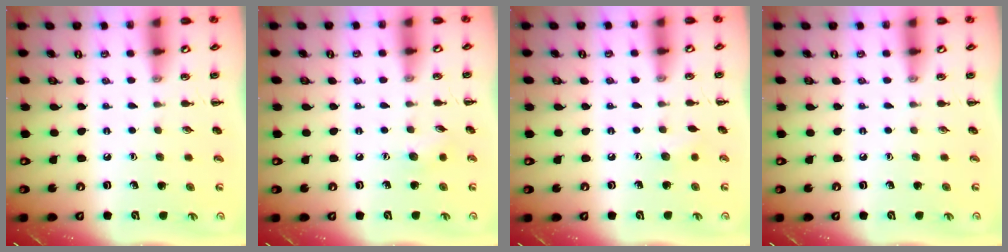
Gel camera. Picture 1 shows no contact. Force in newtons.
{"total": 5.6, "press": 5.5, "slide": 1.2}
{"total": 4.3, "press": 4.2, "slide": 1.2}
{"total": 0.0}